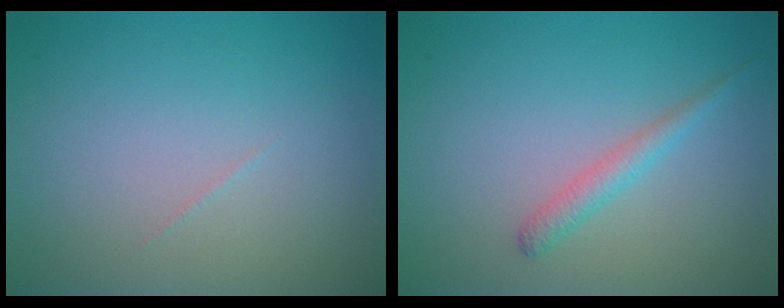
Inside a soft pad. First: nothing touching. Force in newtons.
{"total": 1.6, "press": 1.6, "slide": 0.1}